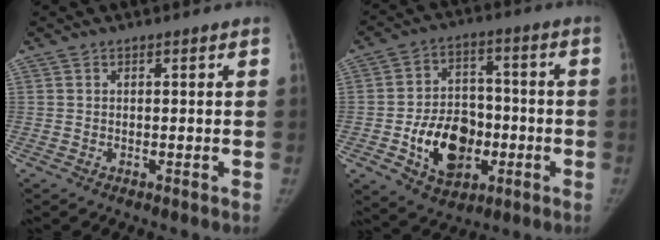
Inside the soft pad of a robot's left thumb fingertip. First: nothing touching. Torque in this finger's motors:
{"motor_torque": [-0.65, 0.85, 0.31, -0.35, 0.07]}